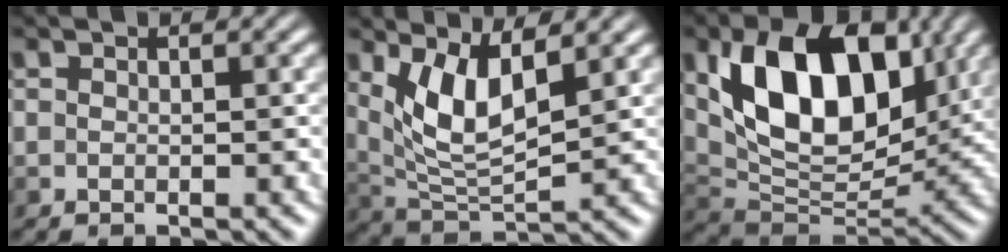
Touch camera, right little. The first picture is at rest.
{"total": 5.8, "force": [1.8, 2.1, 5.1], "torque": [-0.109, -0.011, 0.035]}
{"total": 11.4, "force": [3.5, 6.7, 8.5], "torque": [-0.154, -0.001, 0.065]}